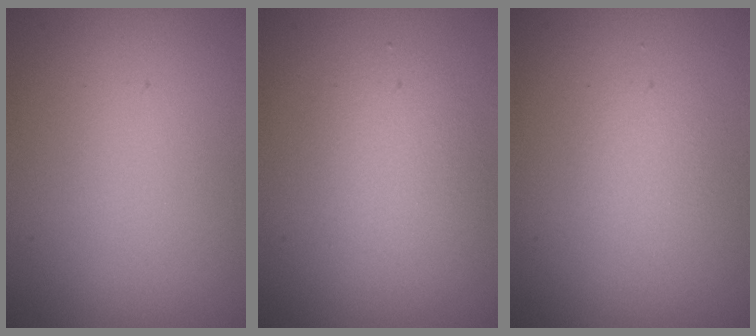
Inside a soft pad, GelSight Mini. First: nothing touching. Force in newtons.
{"total": 2.3, "press": 2.3, "slide": 0.2}
{"total": 1.3, "press": 1.3, "slide": 0.1}